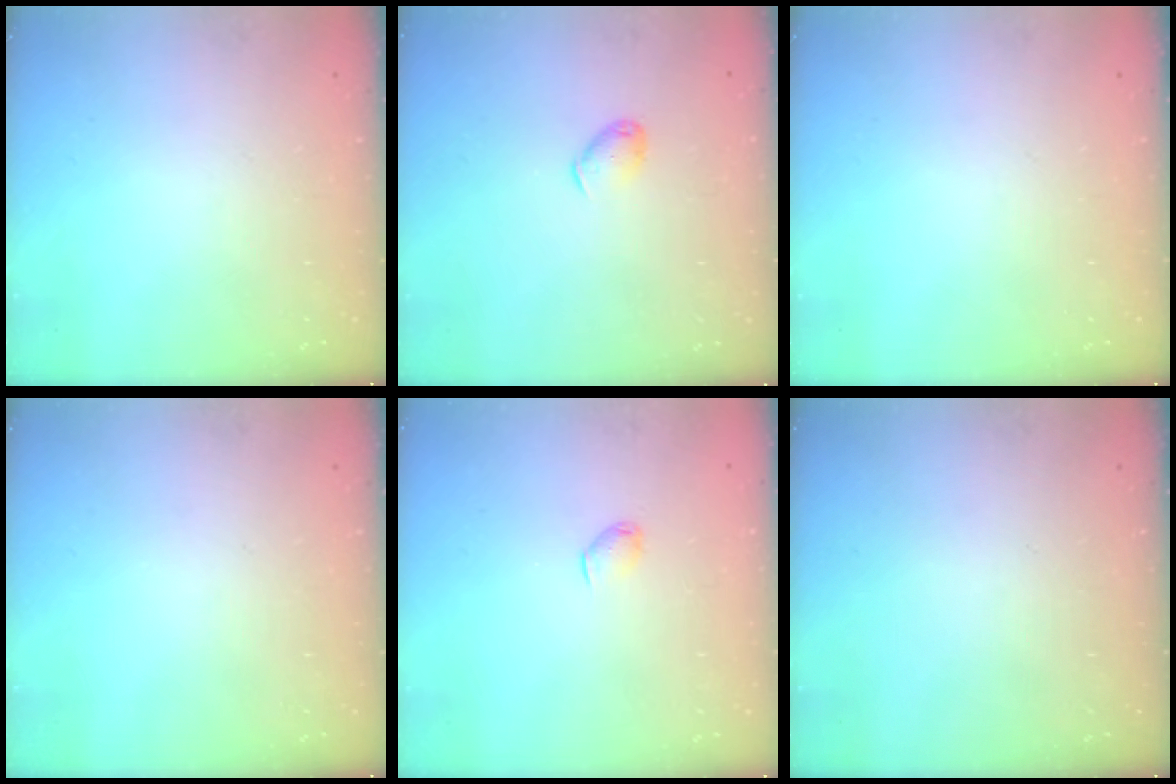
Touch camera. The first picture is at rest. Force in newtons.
{"total": 4.6, "press": 4.5, "slide": 0.9}
{"total": 0.0}
{"total": 0.0}
{"total": 3.2, "press": 3.1, "slide": 0.6}
{"total": 0.0}